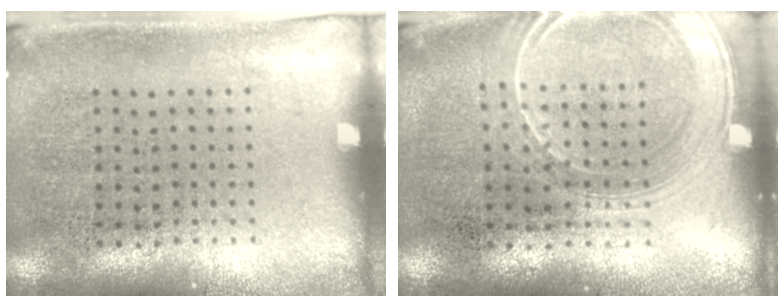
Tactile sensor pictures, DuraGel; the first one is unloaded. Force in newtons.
{"total": 1.8, "press": 1.7, "slide": 0.6}